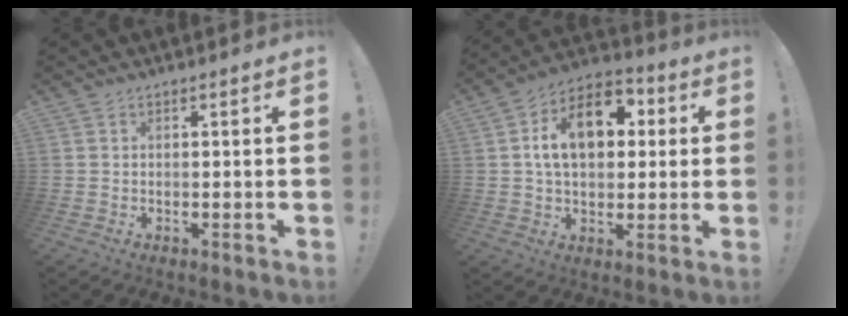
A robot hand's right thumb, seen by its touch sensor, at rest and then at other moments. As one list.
[{"total": 15.6, "force": [3.4, 10.2, 11.2], "torque": [-0.175, 0.002, 0.061]}]